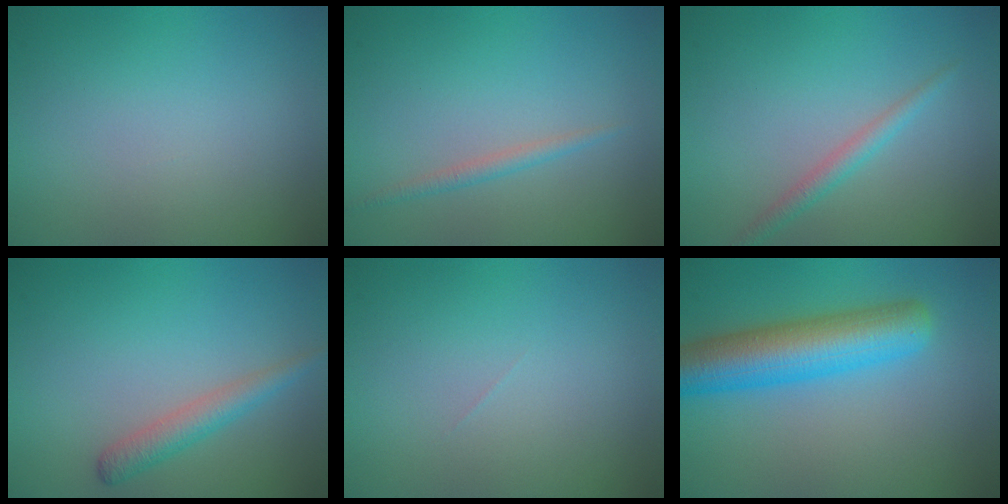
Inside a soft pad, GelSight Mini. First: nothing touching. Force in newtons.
{"total": 1.1, "press": 1.1, "slide": 0.1}
{"total": 1.6, "press": 1.6, "slide": 0.1}
{"total": 2.3, "press": 2.3, "slide": 0.0}
{"total": 0.0}
{"total": 7.0, "press": 7.0, "slide": 0.2}